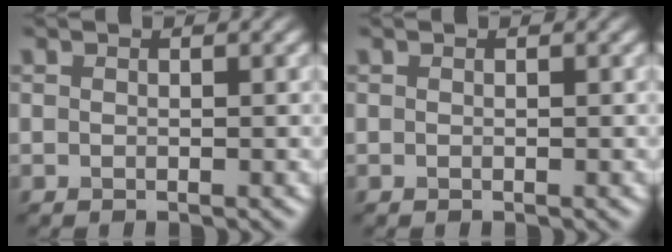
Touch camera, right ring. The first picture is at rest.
{"total": 0.0}